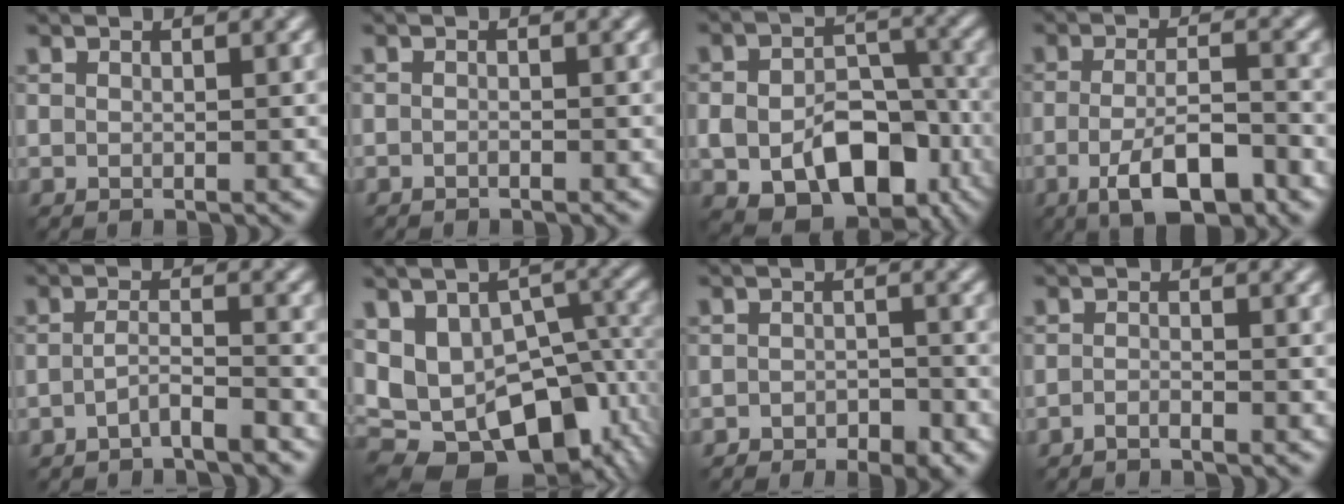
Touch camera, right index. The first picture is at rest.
{"total": 1.0, "force": [-1.0, 0.0, 0.0], "torque": [-0.003, -0.001, -0.011]}
{"total": 10.0, "force": [-4.1, 6.4, 6.5], "torque": [-0.119, -0.010, -0.043]}
{"total": 5.6, "force": [-3.1, 1.3, 4.5], "torque": [-0.085, 0.002, -0.042]}
{"total": 2.6, "force": [-2.4, 0.0, 1.1], "torque": [-0.019, 0.010, -0.042]}
{"total": 13.4, "force": [-2.8, 8.7, 9.8], "torque": [-0.165, -0.016, -0.001]}
{"total": 3.5, "force": [-3.3, 0.7, 0.9], "torque": [-0.015, 0.003, -0.040]}
{"total": 1.7, "force": [-1.7, -0.1, 0.0], "torque": [-0.001, 0.003, -0.027]}